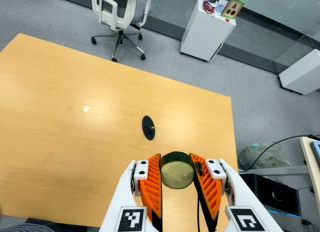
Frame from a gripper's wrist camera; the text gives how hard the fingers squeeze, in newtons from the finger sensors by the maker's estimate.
{"total": 11.6, "left": 11.7, "right": 11.5}